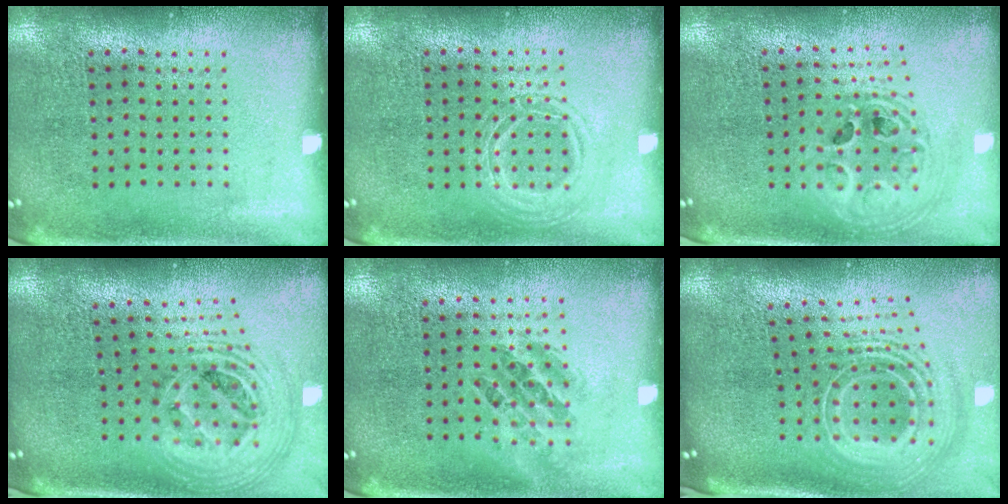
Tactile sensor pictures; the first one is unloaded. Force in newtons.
{"total": 1.9, "press": 1.9, "slide": 0.2}
{"total": 2.1, "press": 1.7, "slide": 1.2}
{"total": 2.5, "press": 1.8, "slide": 1.7}
{"total": 0.9, "press": 0.8, "slide": 0.3}
{"total": 2.9, "press": 1.9, "slide": 2.2}